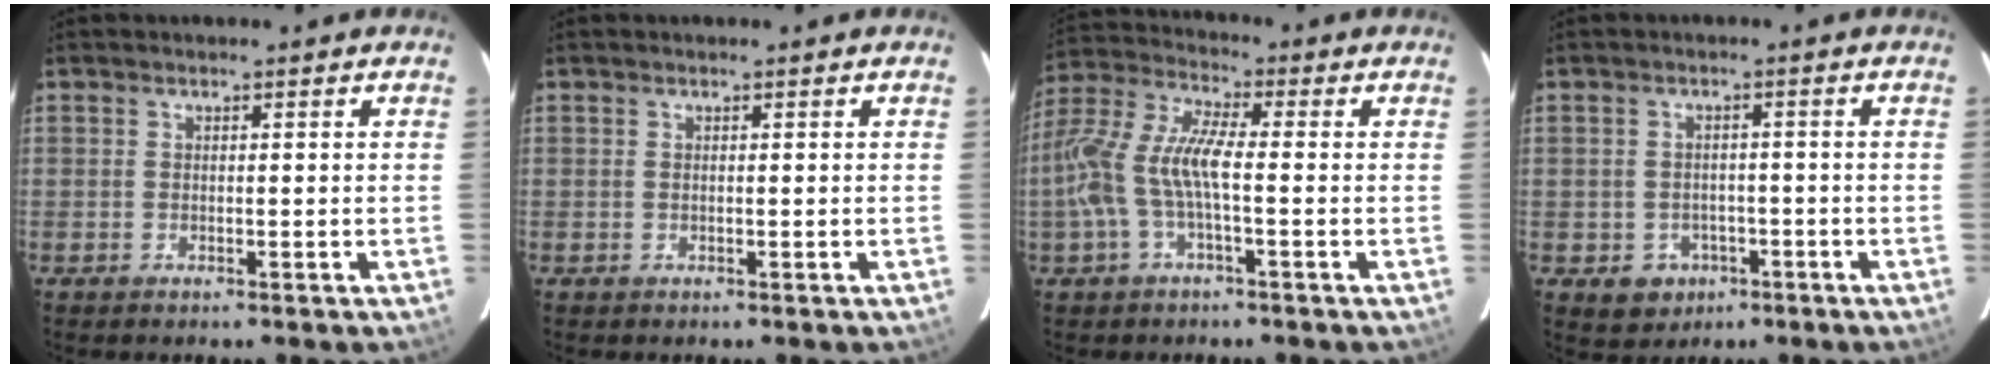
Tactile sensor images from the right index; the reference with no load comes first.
{"total": 0.0}
{"total": 11.4, "force": [-2.4, 2.8, 10.8], "torque": [-0.234, 0.006, -0.047]}
{"total": 5.2, "force": [-2.2, 4.5, 1.3], "torque": [-0.038, 0.009, -0.017]}